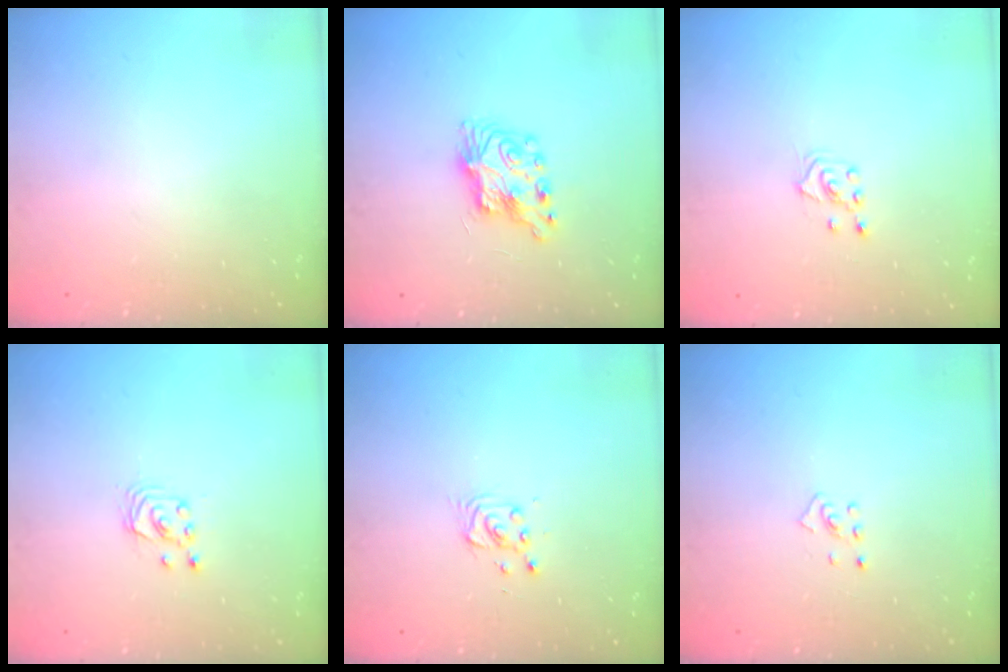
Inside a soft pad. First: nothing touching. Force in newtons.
{"total": 7.3, "press": 7.3, "slide": 0.1}
{"total": 3.0, "press": 2.9, "slide": 0.7}
{"total": 2.5, "press": 2.5, "slide": 0.3}
{"total": 2.8, "press": 2.8, "slide": 0.4}
{"total": 2.5, "press": 2.4, "slide": 0.8}